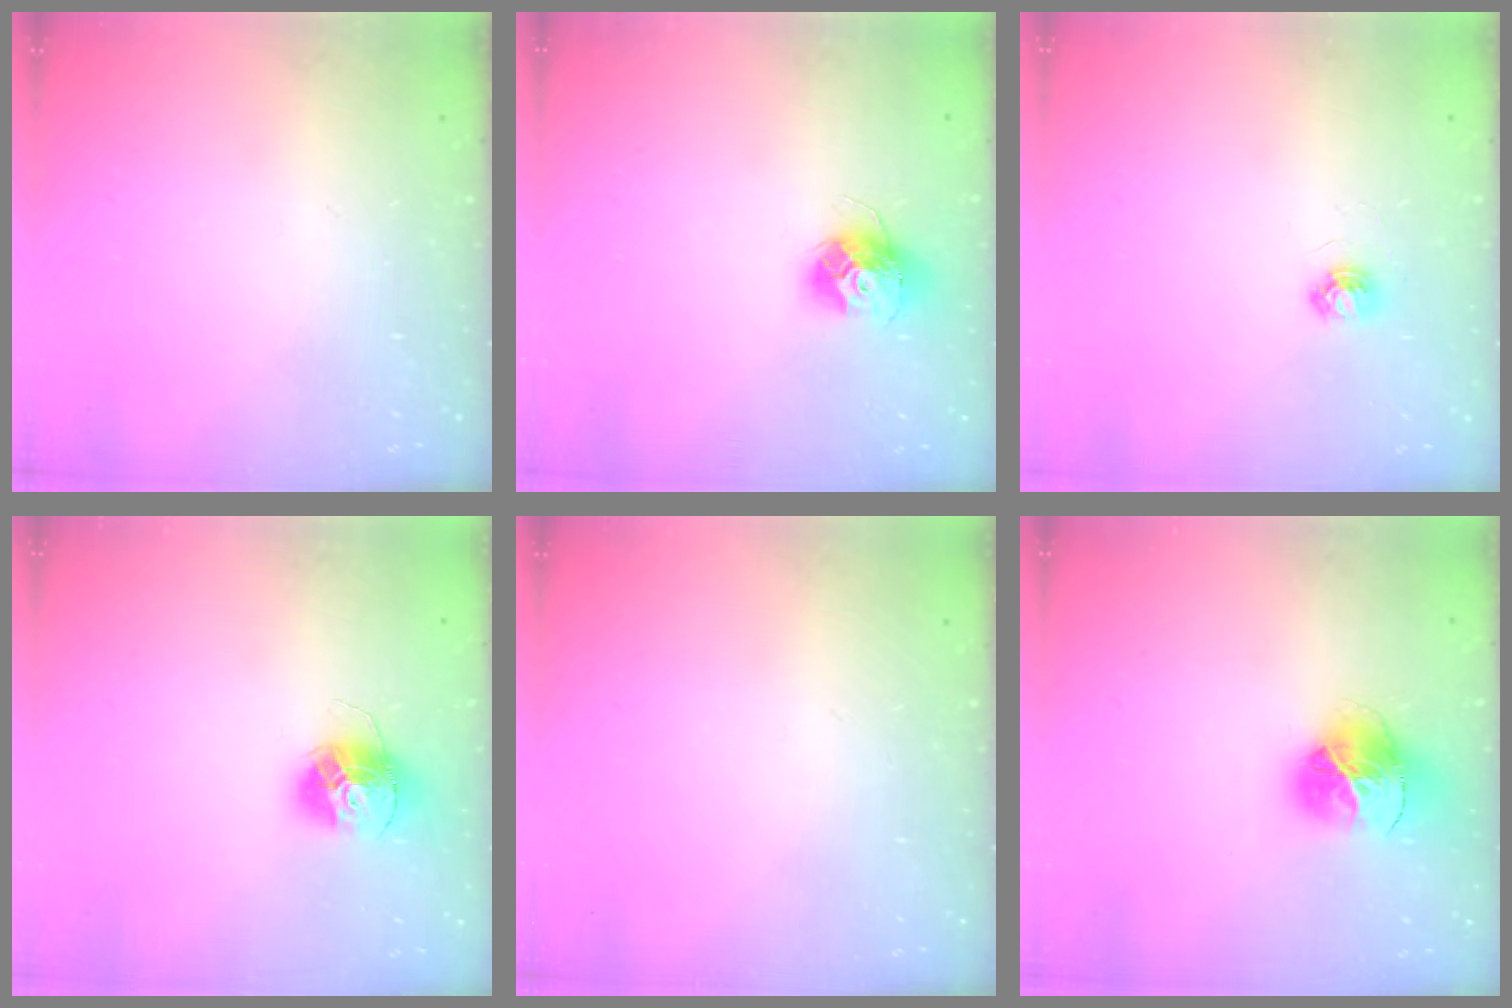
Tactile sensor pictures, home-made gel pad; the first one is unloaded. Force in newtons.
{"total": 11.3, "press": 11.3, "slide": 1.0}
{"total": 3.7, "press": 3.7, "slide": 0.4}
{"total": 13.0, "press": 12.9, "slide": 1.2}
{"total": 0.0}
{"total": 16.0, "press": 15.9, "slide": 1.7}